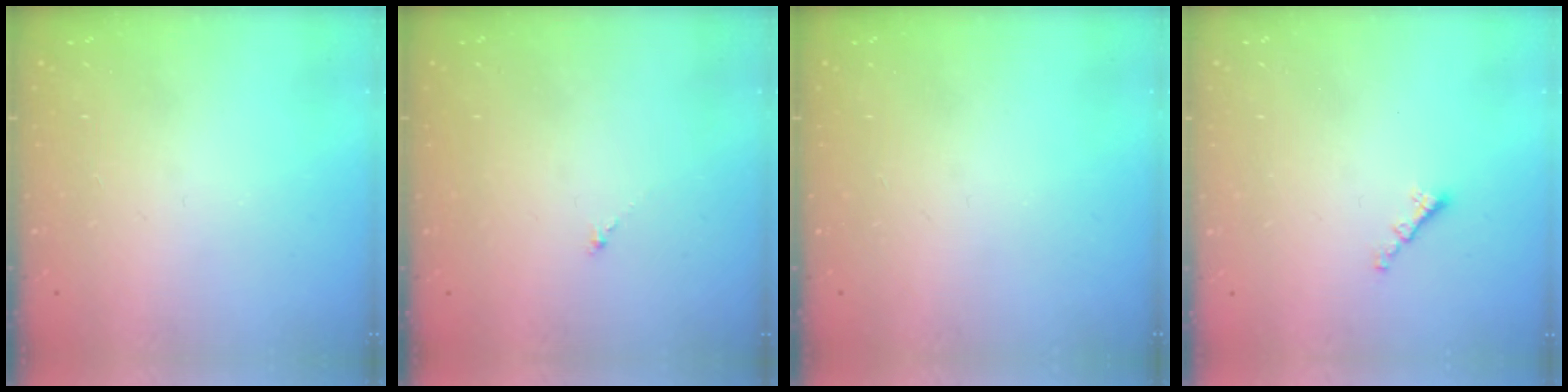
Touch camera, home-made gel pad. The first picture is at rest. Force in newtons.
{"total": 0.0}
{"total": 0.0}
{"total": 1.3, "press": 1.2, "slide": 0.5}